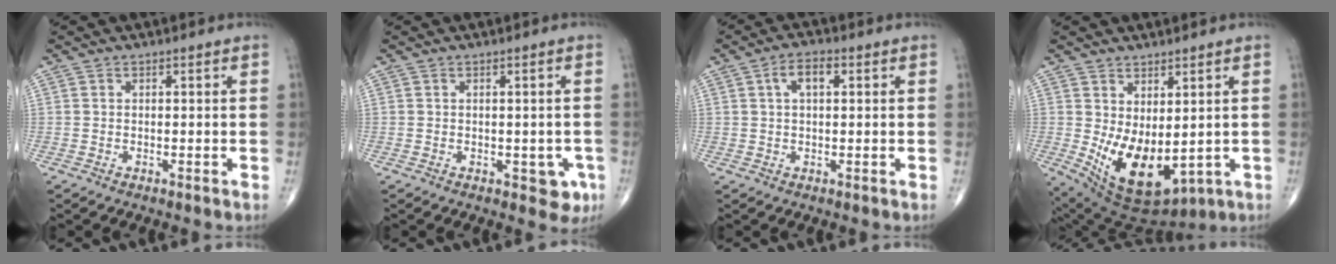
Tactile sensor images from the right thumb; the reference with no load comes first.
{"total": 3.7, "force": [-1.2, 2.2, 2.8], "torque": [-0.003, 0.001, -0.010]}
{"total": 4.5, "force": [1.3, 2.2, 3.7], "torque": [-0.066, 0.012, 0.022]}
{"total": 12.5, "force": [-0.4, 6.5, 10.7], "torque": [-0.168, -0.022, 0.025]}